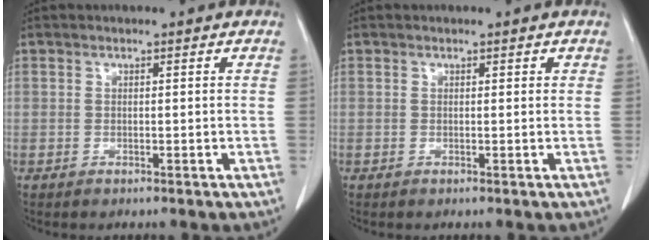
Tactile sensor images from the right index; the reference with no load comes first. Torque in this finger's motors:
{"motor_torque": [-0.12, 0.02, 0.00, -0.01]}